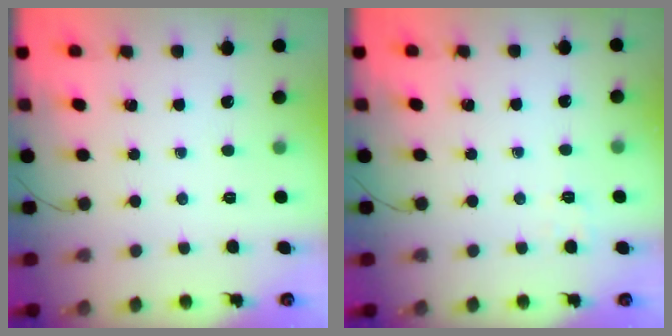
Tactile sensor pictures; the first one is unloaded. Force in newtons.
{"total": 2.1, "press": 1.4, "slide": 1.6}